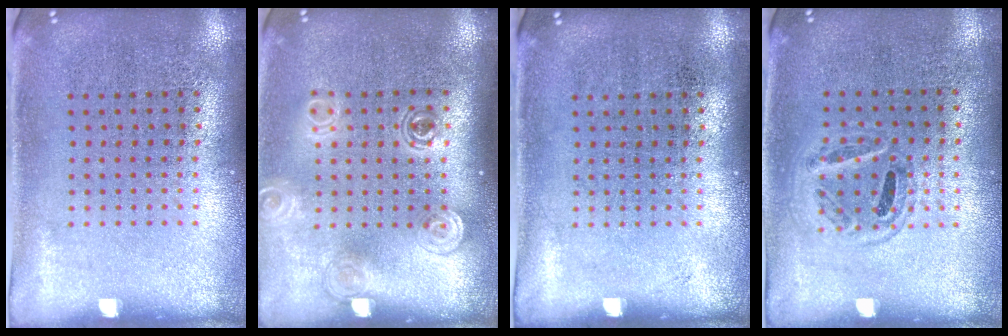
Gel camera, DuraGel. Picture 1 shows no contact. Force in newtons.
{"total": 1.4, "press": 1.2, "slide": 0.7}
{"total": 0.0}
{"total": 1.1, "press": 1.0, "slide": 0.4}